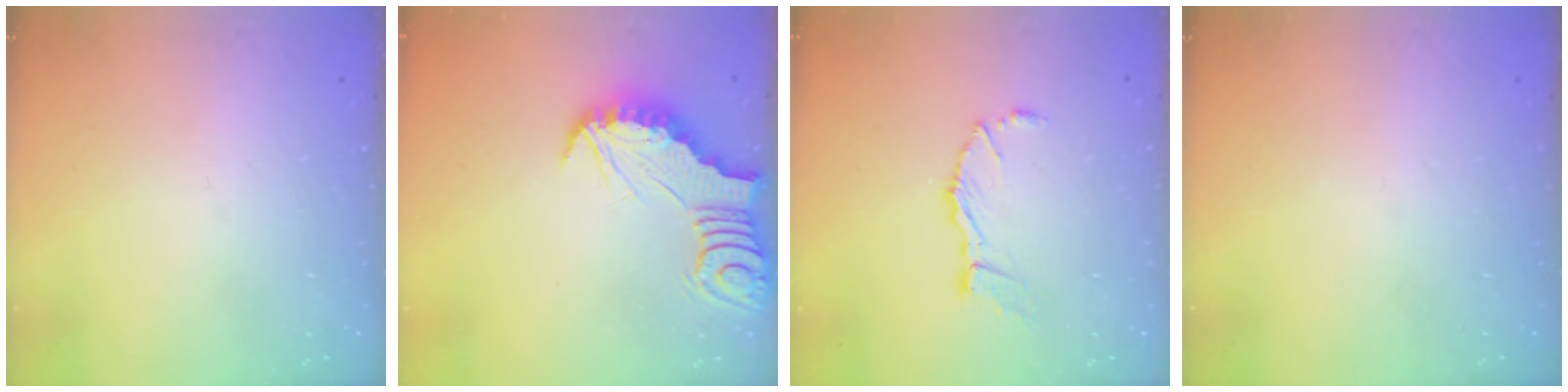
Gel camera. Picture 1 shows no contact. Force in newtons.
{"total": 2.7, "press": 2.7, "slide": 0.3}
{"total": 8.9, "press": 8.8, "slide": 1.0}
{"total": 0.0}